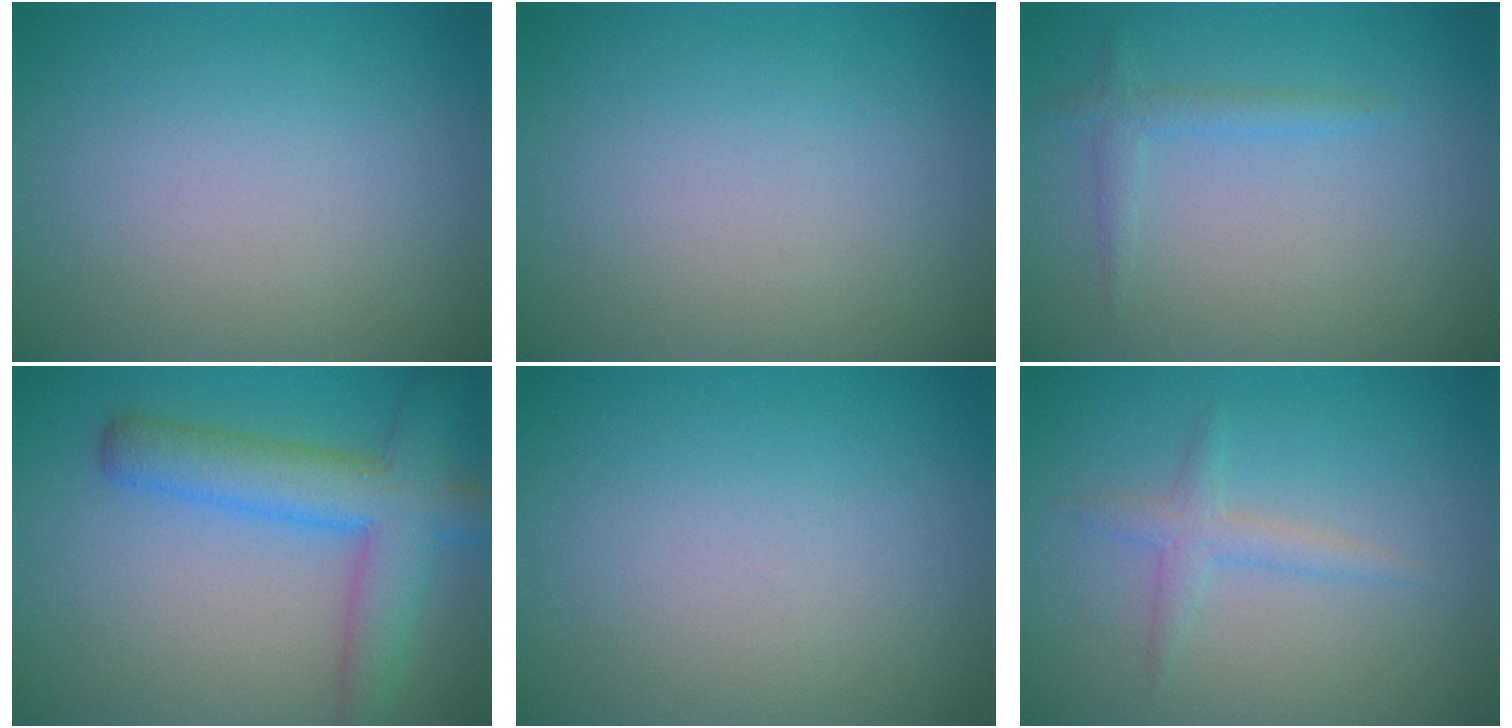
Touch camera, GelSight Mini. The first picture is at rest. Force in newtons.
{"total": 0.0}
{"total": 1.4, "press": 1.4, "slide": 0.1}
{"total": 5.3, "press": 5.3, "slide": 0.3}
{"total": 0.0}
{"total": 1.7, "press": 1.7, "slide": 0.1}